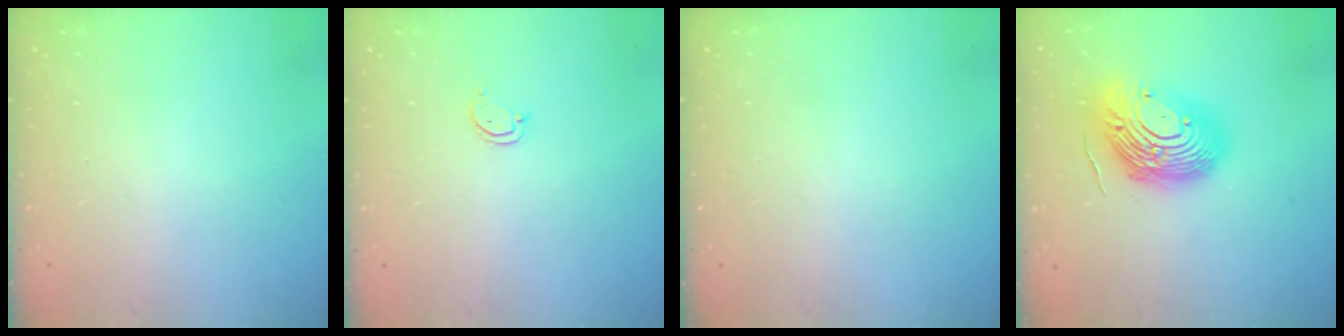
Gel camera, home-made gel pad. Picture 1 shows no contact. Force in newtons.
{"total": 2.5, "press": 2.5, "slide": 0.3}
{"total": 0.0}
{"total": 19.5, "press": 19.3, "slide": 3.1}